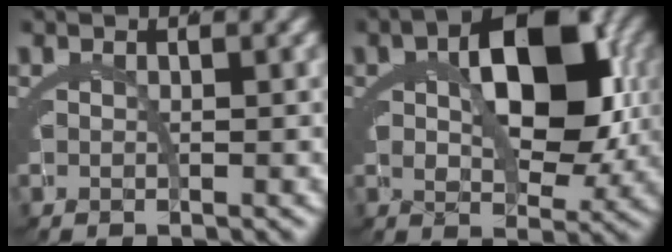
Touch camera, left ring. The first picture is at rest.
{"total": 10.3, "force": [1.1, 6.3, 8.2], "torque": [-0.126, -0.007, 0.018]}